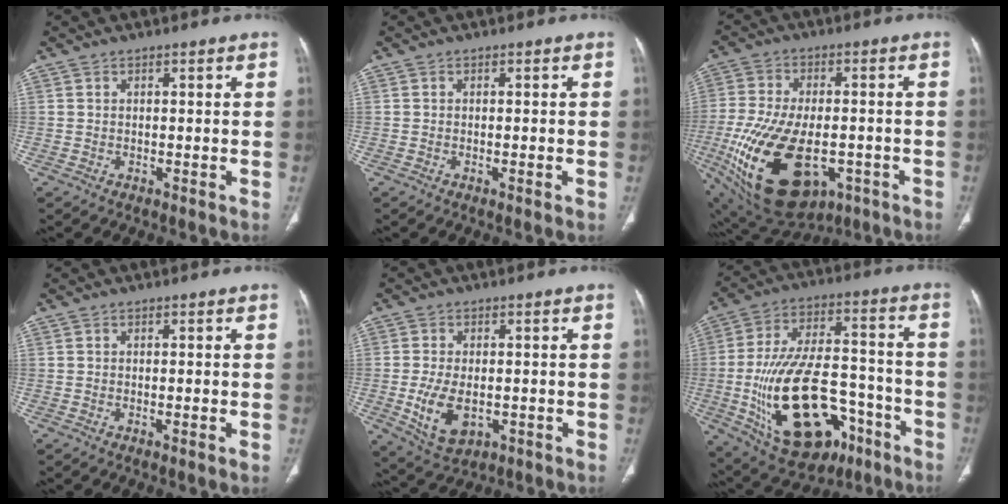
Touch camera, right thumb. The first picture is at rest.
{"total": 1.0, "force": [-0.3, 0.1, 0.9], "torque": [-0.015, -0.002, -0.003]}
{"total": 24.4, "force": [-7.5, 13.7, 18.7], "torque": [-0.404, -0.017, -0.103]}
{"total": 1.4, "force": [-0.4, 0.2, 1.4], "torque": [-0.021, -0.003, -0.005]}
{"total": 8.7, "force": [-2.0, 5.2, 6.8], "torque": [-0.125, -0.005, -0.020]}
{"total": 26.7, "force": [-9.5, 14.6, 20.2], "torque": [-0.375, 0.040, -0.133]}